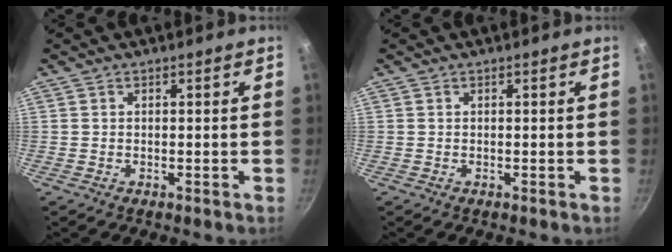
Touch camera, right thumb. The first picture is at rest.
{"total": 0.0}